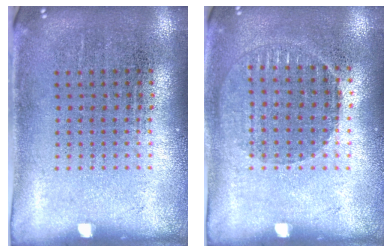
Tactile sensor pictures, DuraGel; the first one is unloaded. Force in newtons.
{"total": 1.0, "press": 1.0, "slide": 0.2}